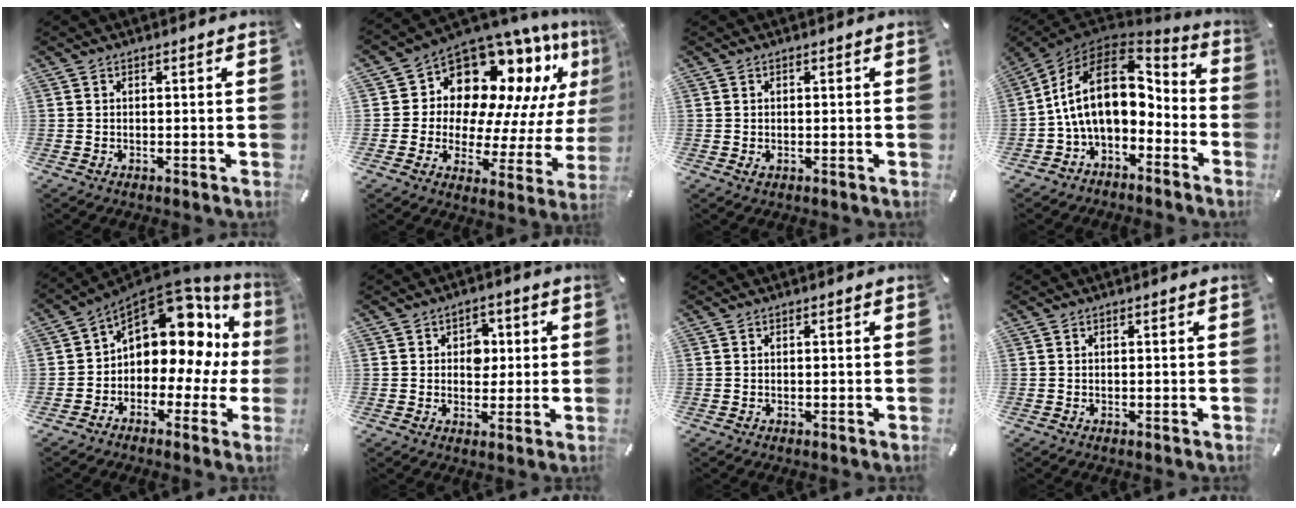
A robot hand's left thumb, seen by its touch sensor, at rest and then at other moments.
{"total": 14.1, "force": [9.9, 8.8, 5.1], "torque": [-0.091, -0.103, 0.172]}
{"total": 0.8, "force": [-0.1, 0.5, 0.6], "torque": [-0.012, 0.001, -0.002]}
{"total": 19.1, "force": [1.7, 12.3, 14.6], "torque": [-0.276, -0.006, 0.031]}
{"total": 14.9, "force": [5.8, 9.9, 9.5], "torque": [-0.141, -0.052, 0.094]}
{"total": 5.0, "force": [0.5, 4.3, 2.6], "torque": [-0.028, -0.002, 0.001]}
{"total": 0.0}
{"total": 0.0}